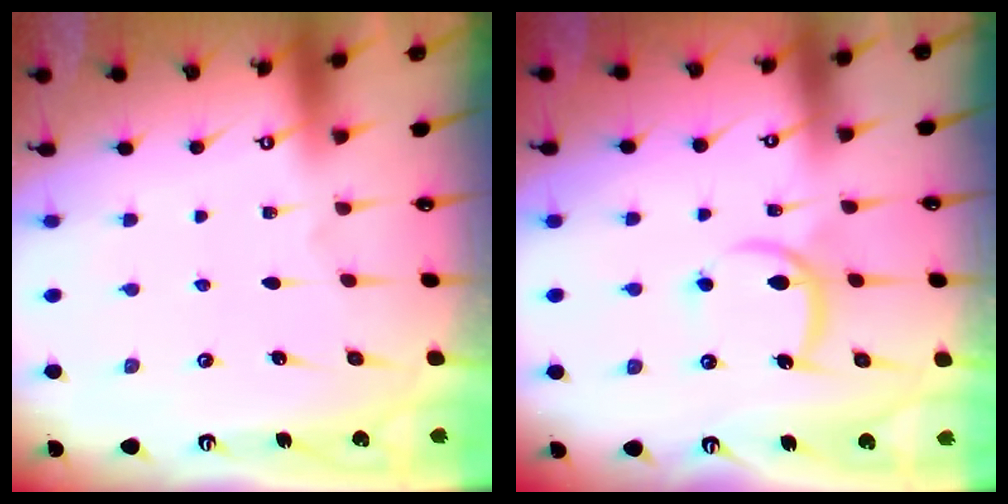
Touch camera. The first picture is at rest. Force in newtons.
{"total": 9.0, "press": 9.0, "slide": 0.5}